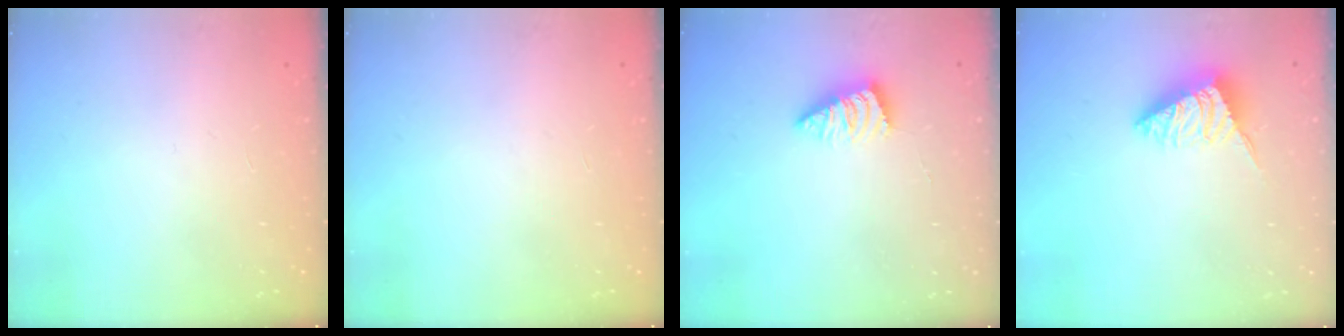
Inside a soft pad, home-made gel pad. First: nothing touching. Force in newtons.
{"total": 0.0}
{"total": 3.5, "press": 3.5, "slide": 0.5}
{"total": 2.9, "press": 2.9, "slide": 0.5}